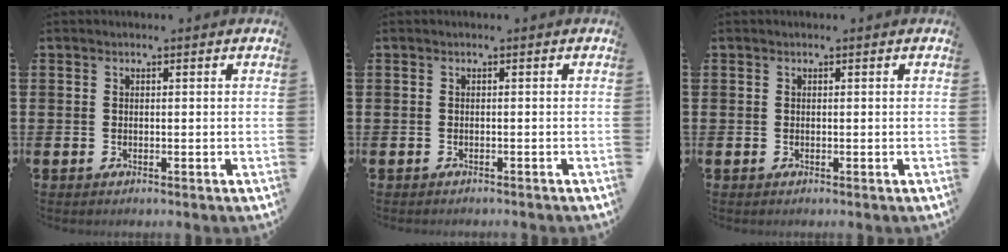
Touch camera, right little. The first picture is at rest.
{"total": 0.0}
{"total": 0.0}